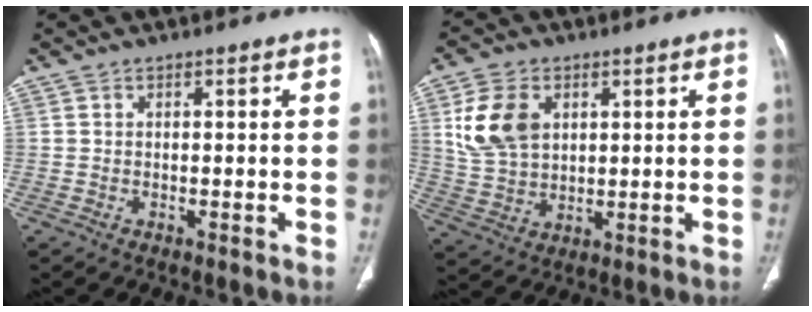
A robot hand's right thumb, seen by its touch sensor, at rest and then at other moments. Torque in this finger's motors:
{"motor_torque": [1.64, 1.49, 0.57, -0.80, 0.29]}